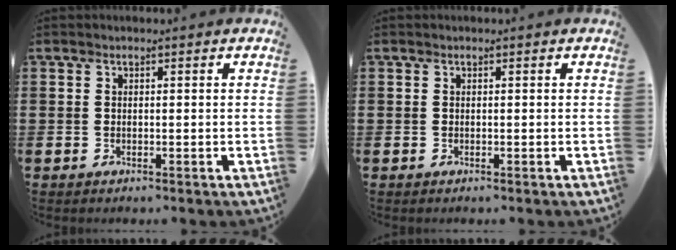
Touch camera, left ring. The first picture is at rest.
{"total": 0.0}